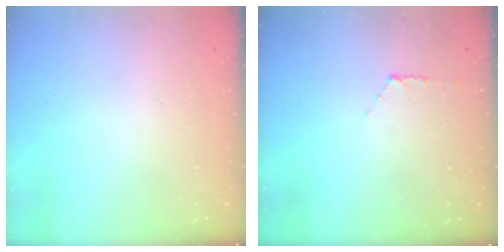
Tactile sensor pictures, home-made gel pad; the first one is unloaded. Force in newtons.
{"total": 5.5, "press": 5.5, "slide": 0.4}